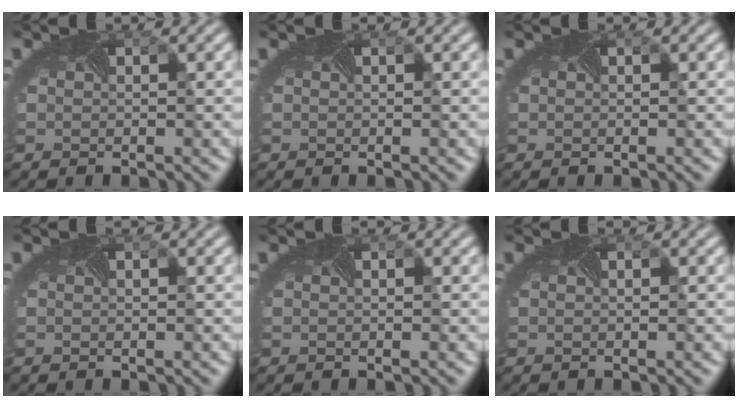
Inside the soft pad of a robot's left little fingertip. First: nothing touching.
{"total": 0.0}
{"total": 0.0}
{"total": 0.0}
{"total": 0.0}
{"total": 0.0}